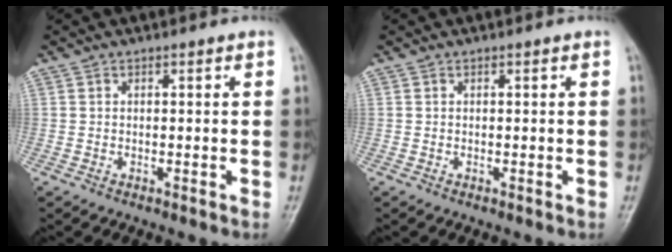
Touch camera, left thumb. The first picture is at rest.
{"total": 0.0}